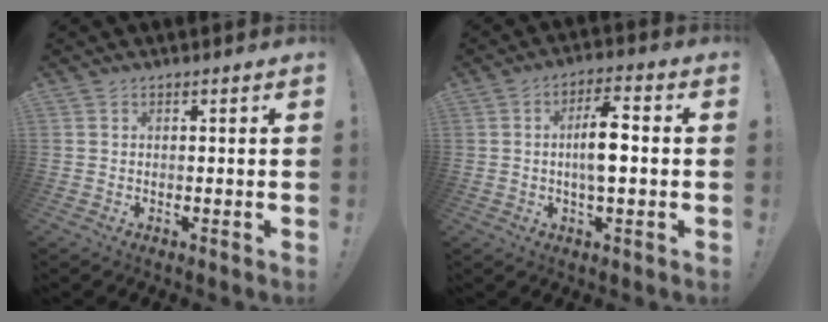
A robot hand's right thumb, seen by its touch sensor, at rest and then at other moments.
{"total": 8.9, "force": [-0.2, 3.1, 8.3], "torque": [-0.149, 0.008, -0.010]}